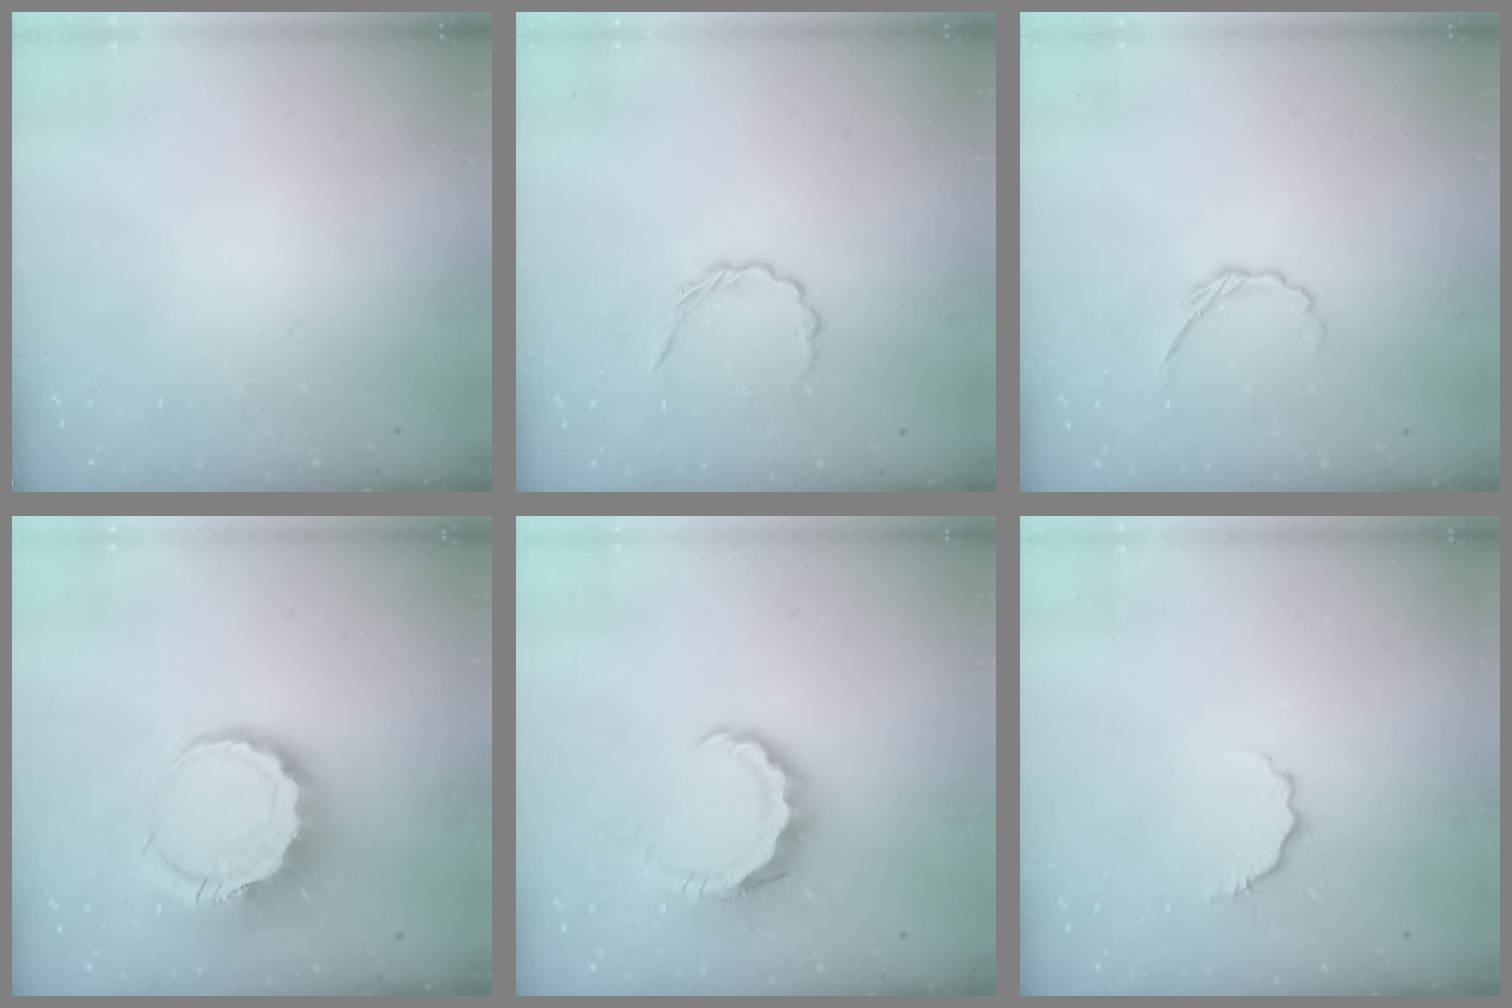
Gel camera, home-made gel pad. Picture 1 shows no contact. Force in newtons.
{"total": 3.7, "press": 3.4, "slide": 1.2}
{"total": 3.2, "press": 3.0, "slide": 1.0}
{"total": 8.8, "press": 8.6, "slide": 1.9}
{"total": 8.2, "press": 8.1, "slide": 1.2}
{"total": 4.3, "press": 4.3, "slide": 0.7}